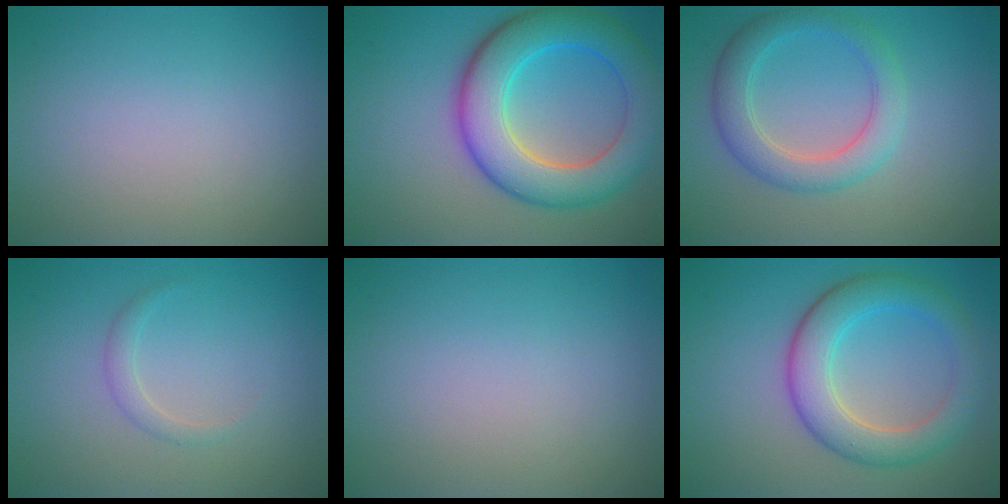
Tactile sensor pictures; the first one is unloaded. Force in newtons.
{"total": 8.7, "press": 8.7, "slide": 0.5}
{"total": 2.9, "press": 2.9, "slide": 0.3}
{"total": 1.1, "press": 1.1, "slide": 0.1}
{"total": 0.0}
{"total": 5.6, "press": 5.6, "slide": 0.1}